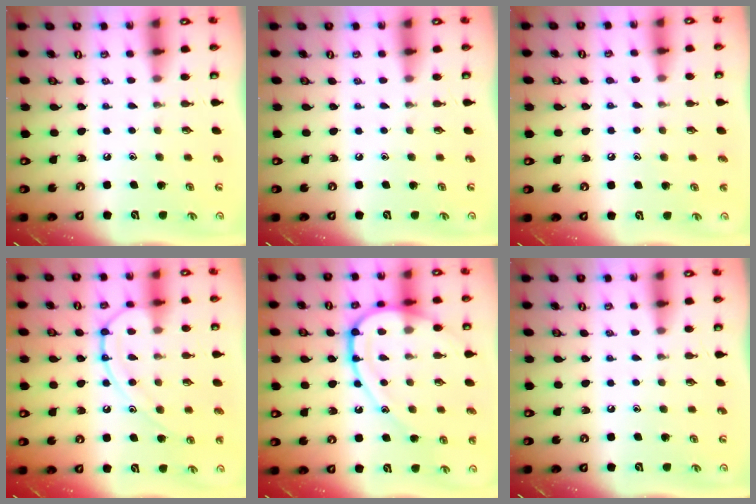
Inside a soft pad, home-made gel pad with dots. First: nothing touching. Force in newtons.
{"total": 0.0}
{"total": 4.6, "press": 4.6, "slide": 0.5}
{"total": 12.6, "press": 12.5, "slide": 1.3}
{"total": 16.0, "press": 16.0, "slide": 1.5}
{"total": 0.0}